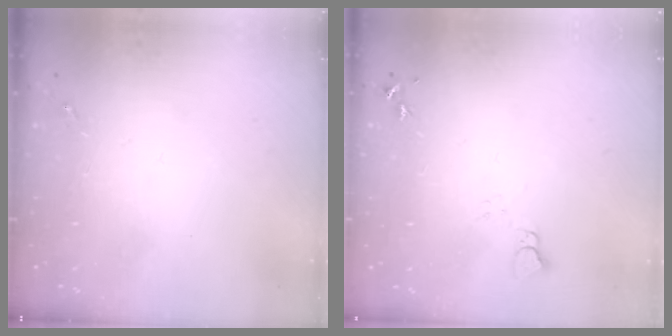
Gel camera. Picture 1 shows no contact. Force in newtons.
{"total": 3.7, "press": 3.7, "slide": 0.4}